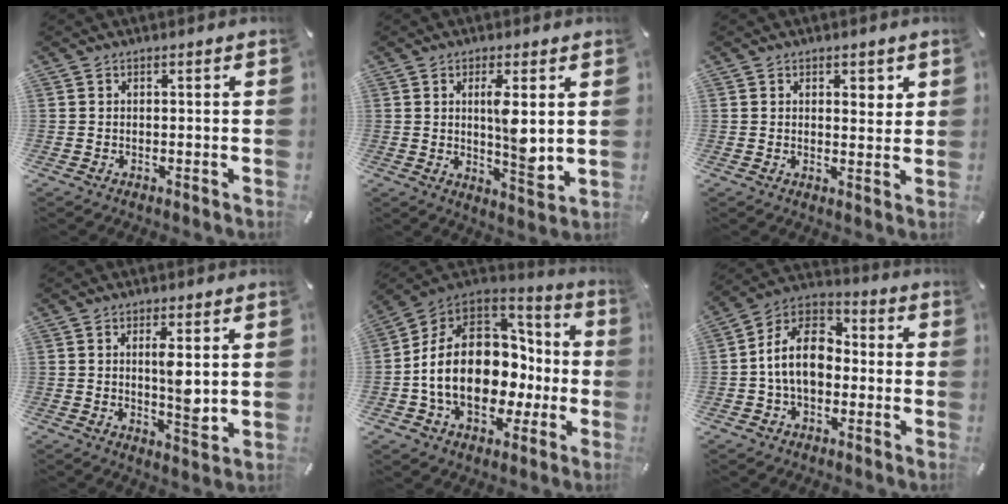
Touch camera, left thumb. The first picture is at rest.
{"total": 8.8, "force": [1.8, 2.8, 8.2], "torque": [-0.130, -0.022, 0.021]}
{"total": 2.7, "force": [1.8, 1.8, 1.0], "torque": [0.001, -0.010, 0.027]}
{"total": 7.0, "force": [1.5, 2.2, 6.5], "torque": [-0.100, -0.016, 0.018]}
{"total": 20.4, "force": [-2.2, 15.4, 13.2], "torque": [-0.253, 0.001, -0.024]}
{"total": 13.0, "force": [-1.8, 9.3, 8.9], "torque": [-0.190, 0.020, -0.037]}